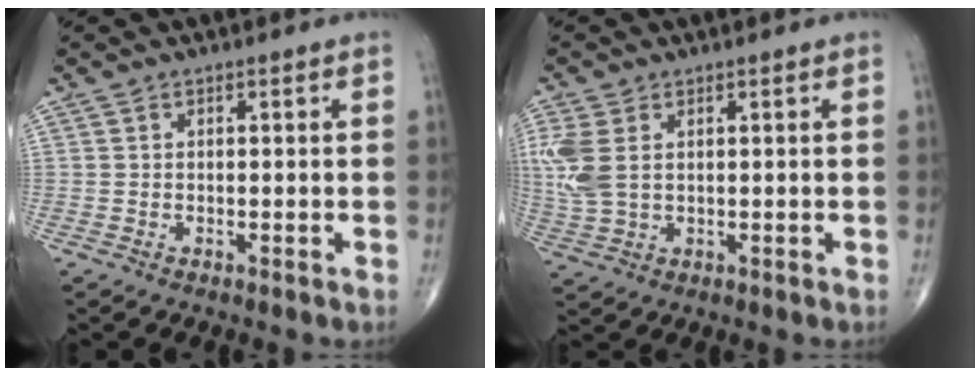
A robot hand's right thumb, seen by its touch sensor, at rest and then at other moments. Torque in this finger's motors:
{"motor_torque": [1.53, 1.50, 1.32, 0.31, 0.11]}